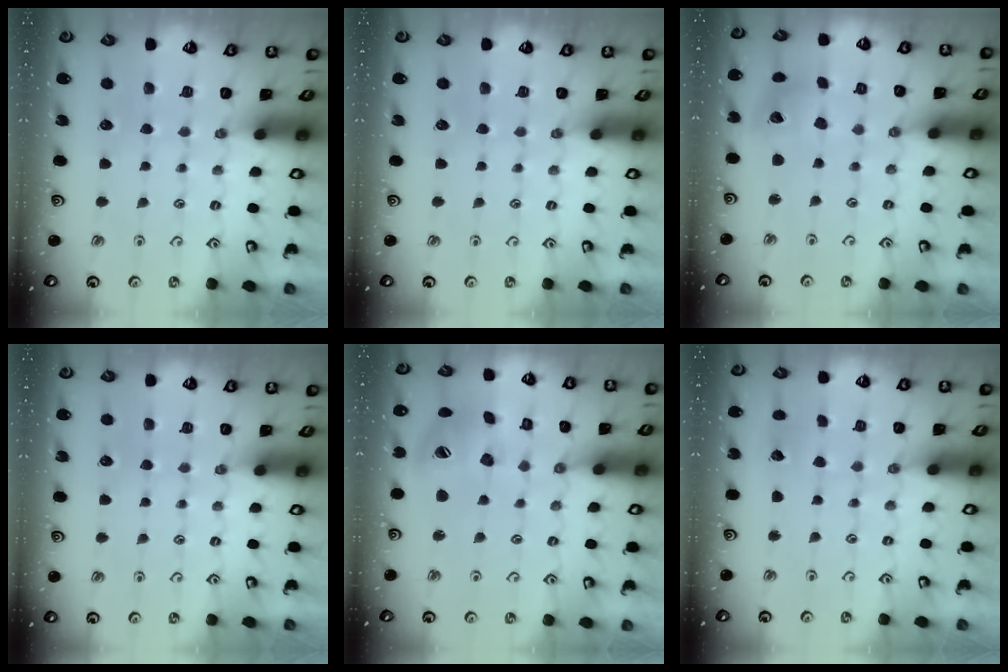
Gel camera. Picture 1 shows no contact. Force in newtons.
{"total": 0.0}
{"total": 7.6, "press": 7.5, "slide": 1.3}
{"total": 0.0}
{"total": 13.6, "press": 13.5, "slide": 1.3}
{"total": 2.8, "press": 2.8, "slide": 0.3}